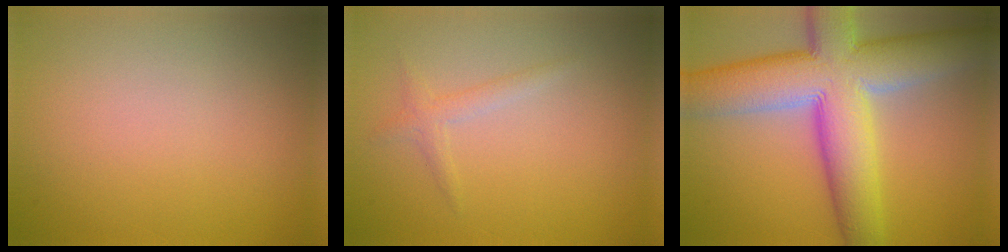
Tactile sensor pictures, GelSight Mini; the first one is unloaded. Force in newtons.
{"total": 1.3, "press": 1.3, "slide": 0.0}
{"total": 12.9, "press": 12.9, "slide": 0.7}